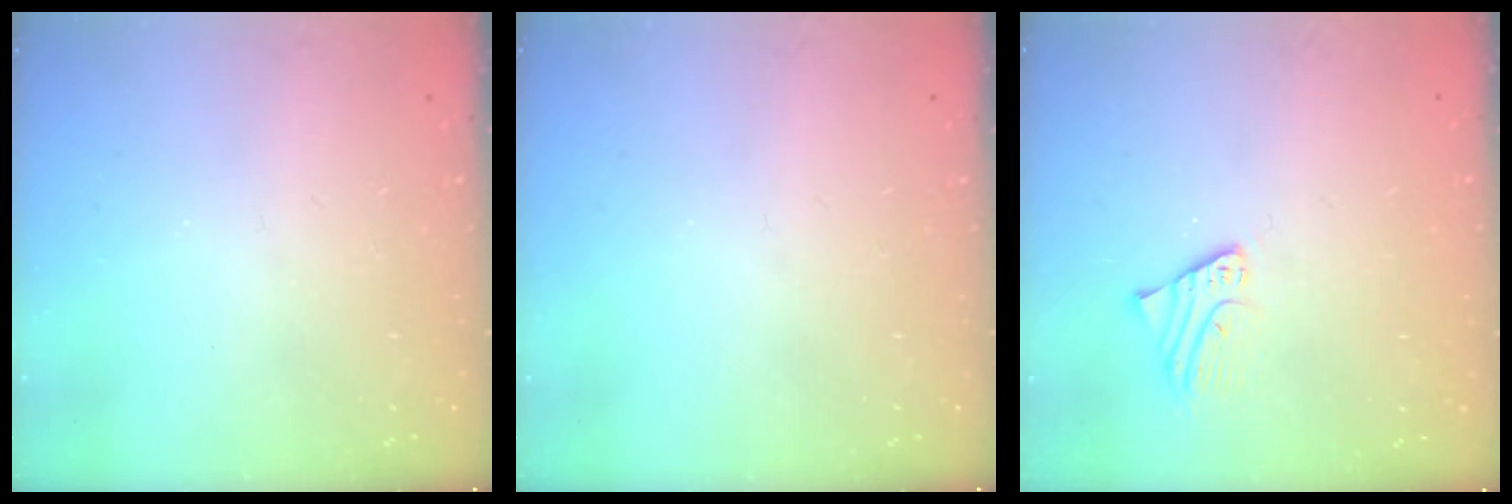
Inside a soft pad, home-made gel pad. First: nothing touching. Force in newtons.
{"total": 0.0}
{"total": 2.3, "press": 2.3, "slide": 0.1}